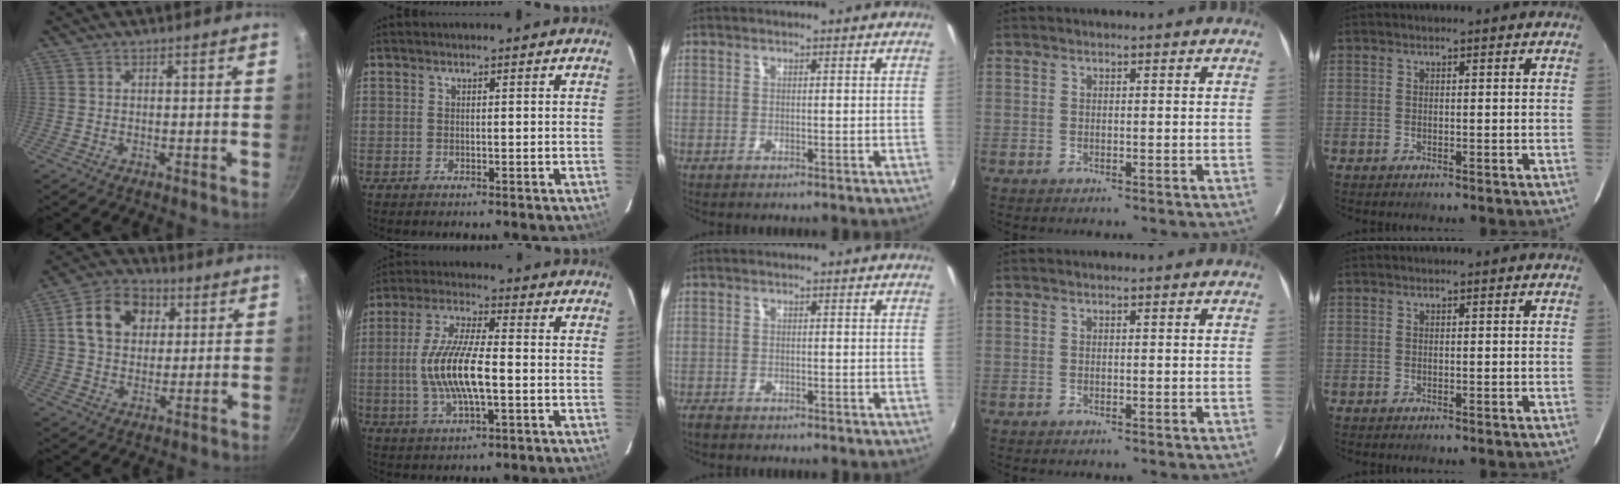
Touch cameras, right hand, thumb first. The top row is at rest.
{"thumb": {"total": 12.5, "force": [3.6, 9.7, 7.1], "torque": [-0.099, 0.009, 0.049]}, "index": {"total": 12.2, "force": [-1.6, 3.1, 11.7], "torque": [-0.239, -0.002, -0.029]}, "middle": {"total": 1.8, "force": [-1.6, 0.6, 0.5], "torque": [-0.017, -0.006, -0.031]}}